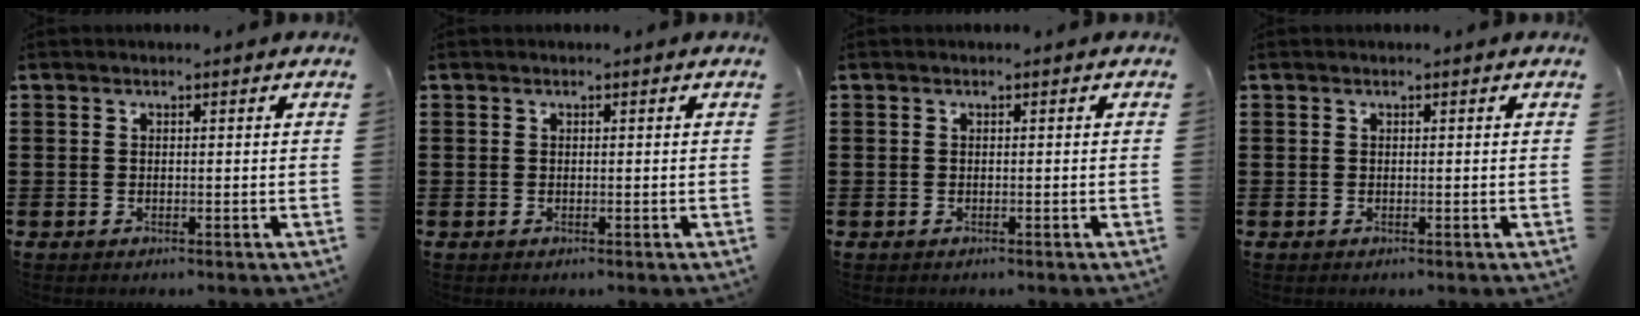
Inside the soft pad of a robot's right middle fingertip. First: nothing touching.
{"total": 0.0}
{"total": 0.0}
{"total": 0.0}